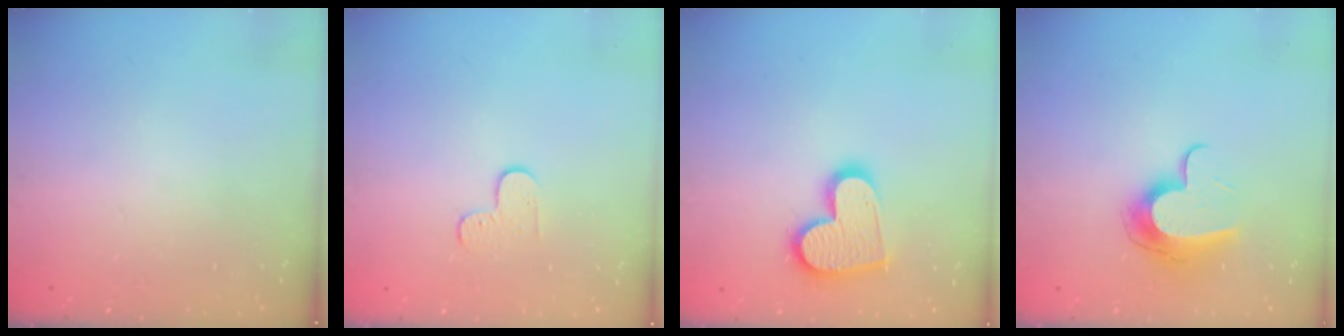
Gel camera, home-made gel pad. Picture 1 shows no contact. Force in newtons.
{"total": 5.5, "press": 5.5, "slide": 0.5}
{"total": 14.9, "press": 14.8, "slide": 1.1}
{"total": 11.5, "press": 11.5, "slide": 0.4}